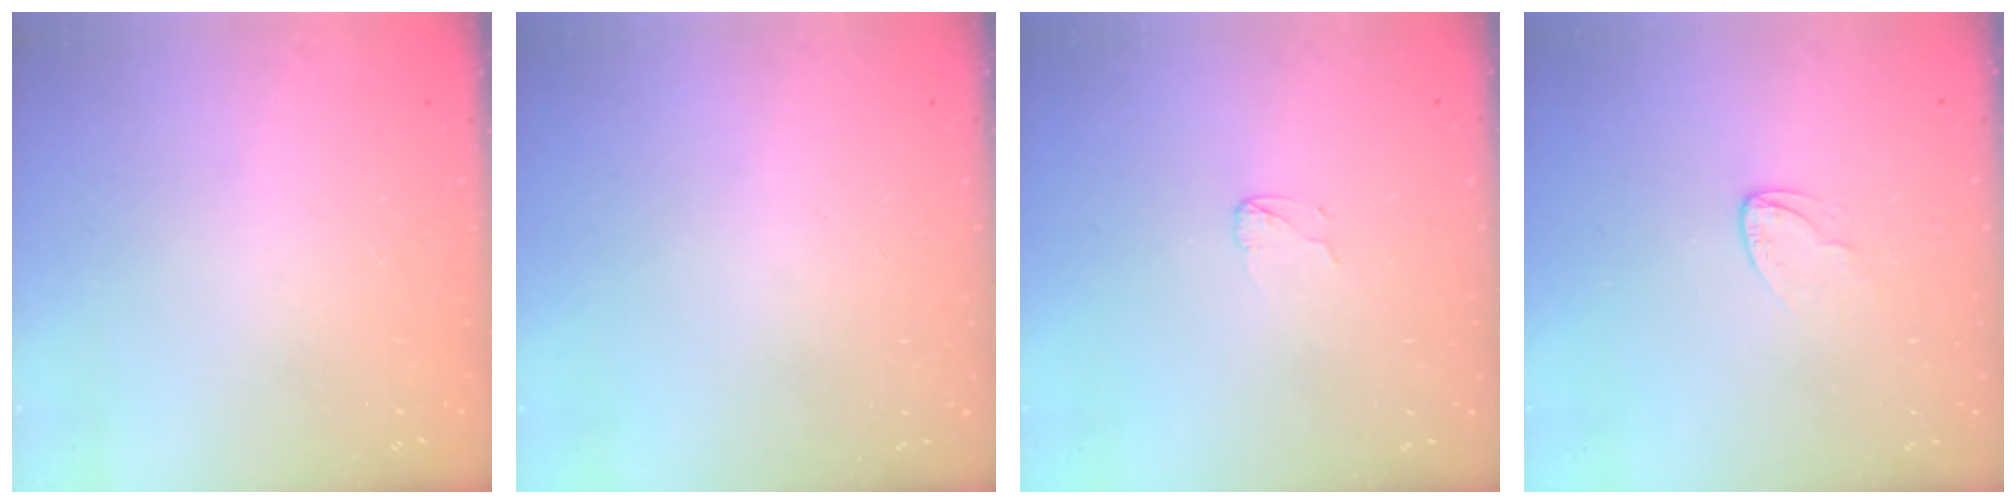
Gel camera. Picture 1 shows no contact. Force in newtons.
{"total": 0.0}
{"total": 2.9, "press": 2.8, "slide": 0.3}
{"total": 2.9, "press": 2.9, "slide": 0.2}